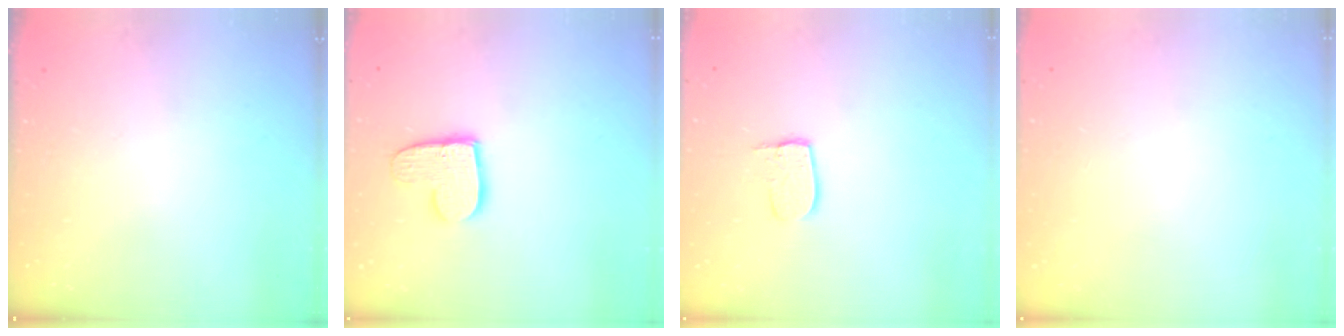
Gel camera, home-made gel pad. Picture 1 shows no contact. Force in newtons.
{"total": 10.9, "press": 10.8, "slide": 0.9}
{"total": 6.1, "press": 6.1, "slide": 0.5}
{"total": 0.0}